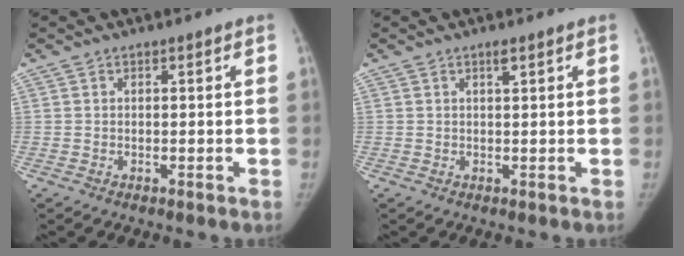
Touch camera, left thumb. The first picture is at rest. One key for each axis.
{"total": 1.2, "fx": 0.8, "fy": 0.3, "fz": 0.9, "tx": -0.012, "ty": -0.003, "tz": 0.014}